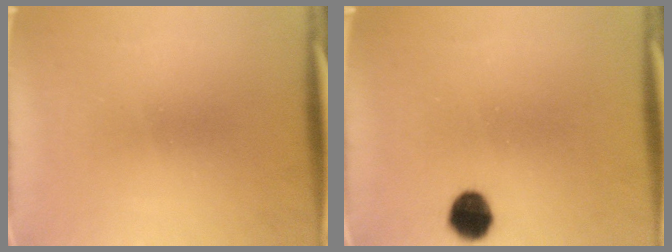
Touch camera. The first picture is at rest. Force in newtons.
{"total": 5.9}